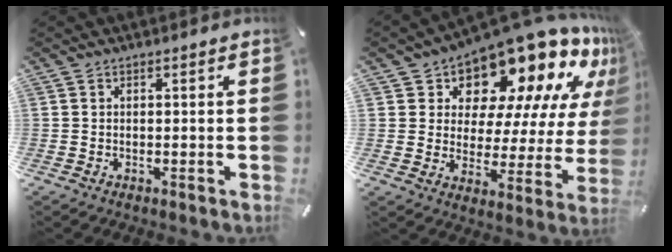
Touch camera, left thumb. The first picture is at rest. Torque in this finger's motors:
{"motor_torque": [2.24, 2.09, 1.35, 0.30, 0.19]}